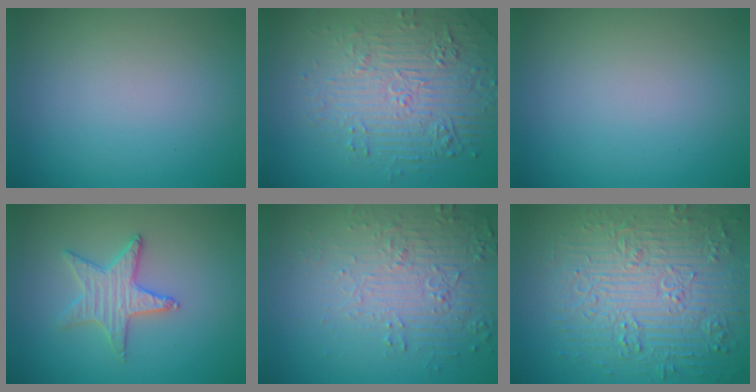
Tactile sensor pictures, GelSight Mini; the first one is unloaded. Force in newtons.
{"total": 6.0, "press": 4.8, "slide": 3.6}
{"total": 0.0}
{"total": 3.0, "press": 3.0, "slide": 0.1}
{"total": 6.0, "press": 3.9, "slide": 4.6}
{"total": 9.2, "press": 6.8, "slide": 6.2}